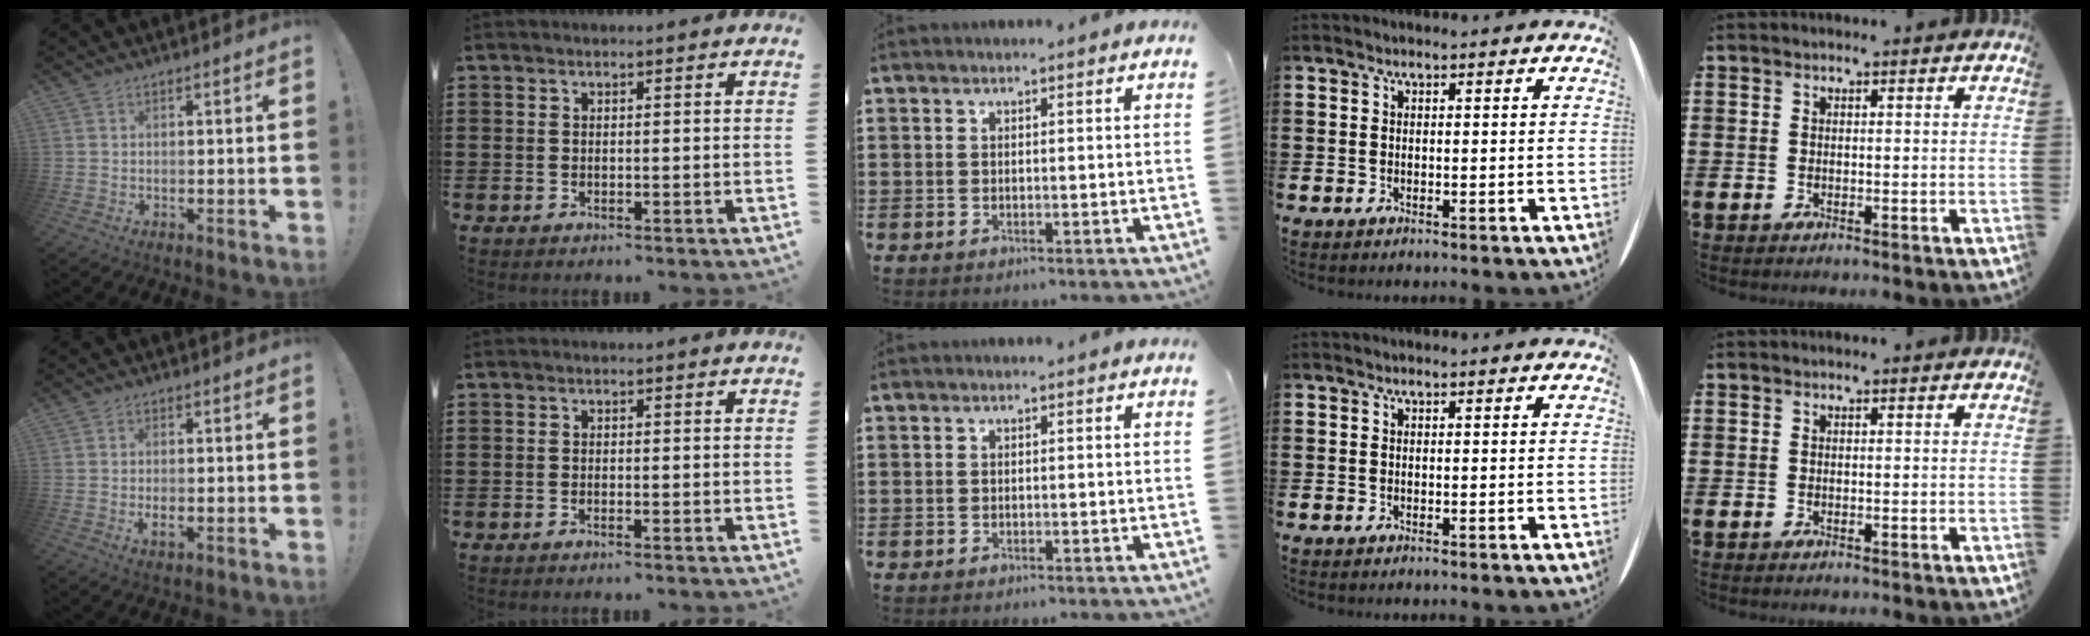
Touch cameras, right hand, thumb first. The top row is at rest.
{"thumb": {"total": 2.4, "force": [-0.6, 1.0, 2.1], "torque": [-0.033, 0.004, -0.011]}, "index": {"total": 0.5, "force": [-0.5, 0.0, 0.2], "torque": [-0.006, -0.002, -0.009]}}